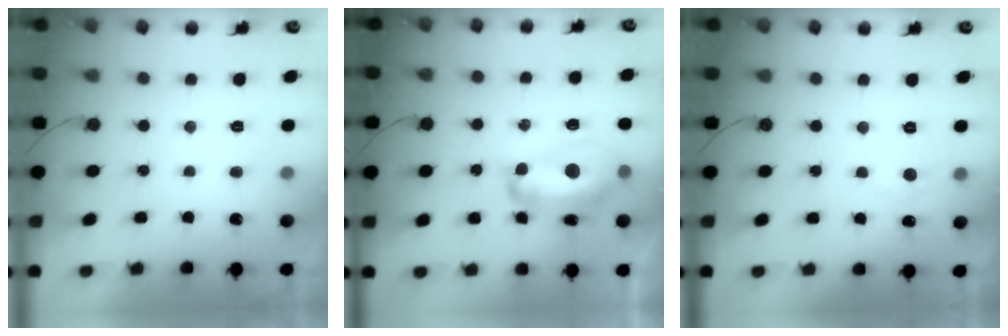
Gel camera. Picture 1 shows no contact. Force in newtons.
{"total": 12.7, "press": 12.7, "slide": 1.2}
{"total": 2.8, "press": 2.7, "slide": 0.4}